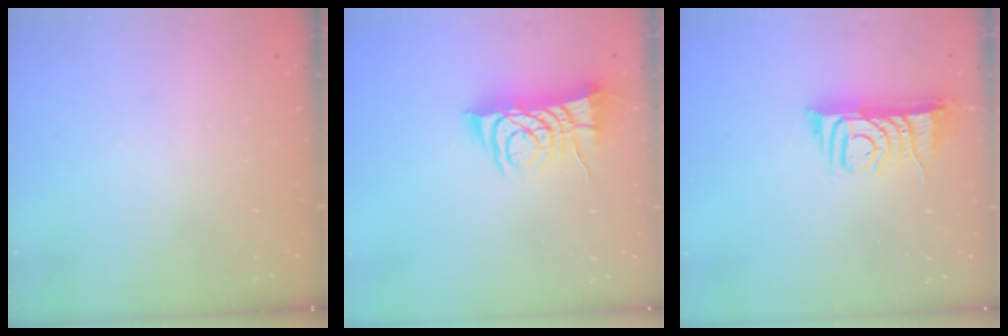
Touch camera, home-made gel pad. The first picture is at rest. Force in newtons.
{"total": 9.2, "press": 9.1, "slide": 1.1}
{"total": 8.5, "press": 8.4, "slide": 0.4}